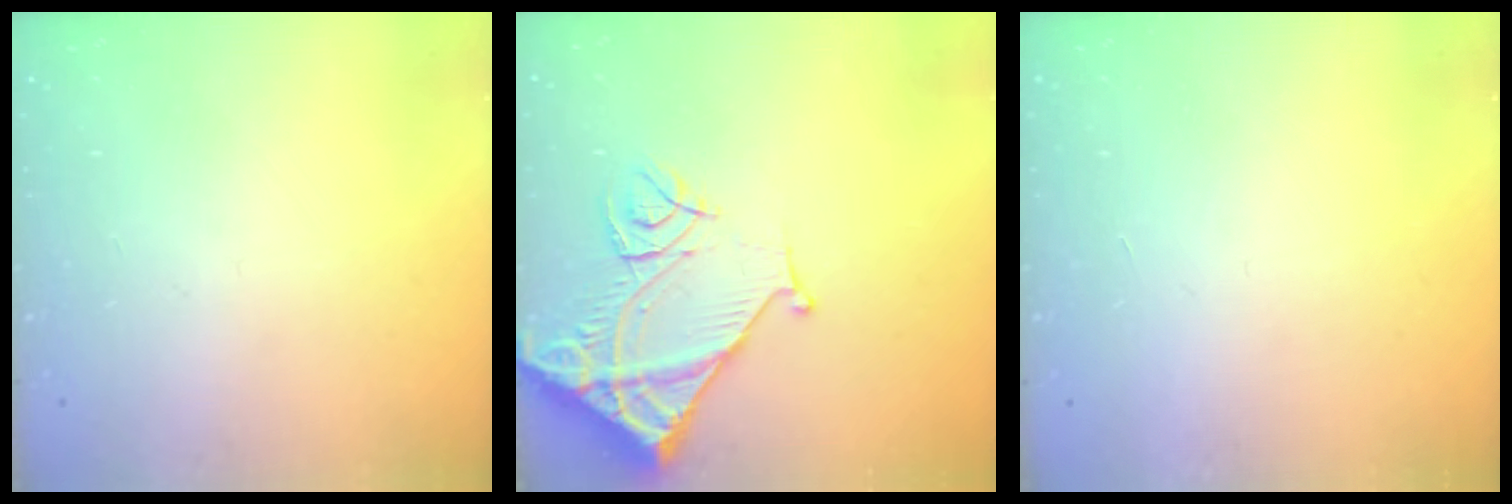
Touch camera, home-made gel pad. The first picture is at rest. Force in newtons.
{"total": 12.4, "press": 12.3, "slide": 1.6}
{"total": 1.5, "press": 1.5, "slide": 0.1}